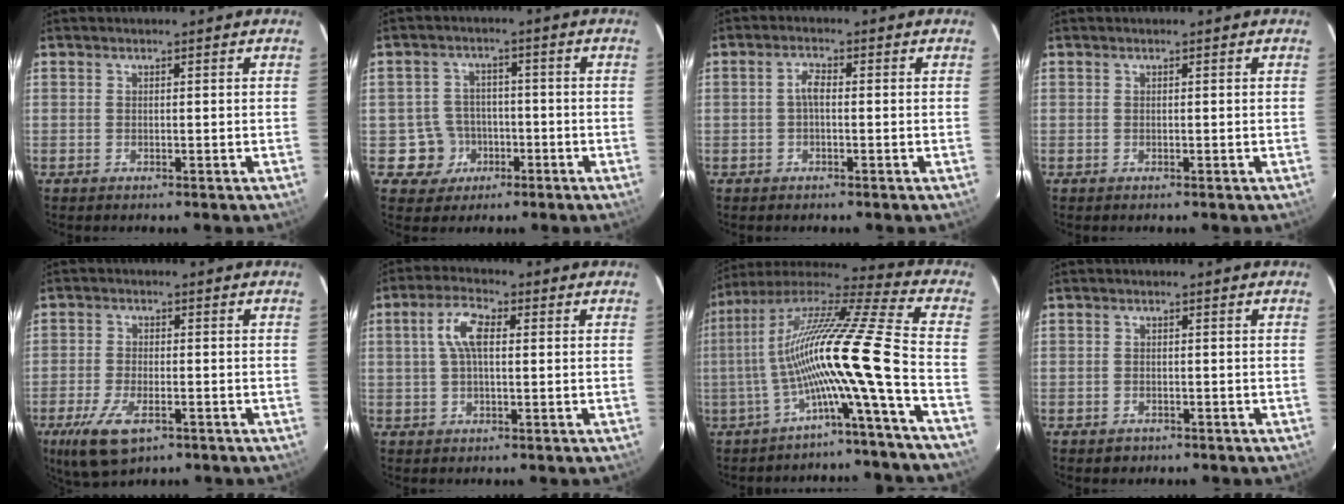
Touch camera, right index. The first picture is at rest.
{"total": 6.3, "force": [-2.4, 5.8, 0.3], "torque": [-0.021, 0.026, -0.030]}
{"total": 2.2, "force": [-0.3, 0.9, 1.9], "torque": [-0.041, 0.009, -0.006]}
{"total": 0.0}
{"total": 9.3, "force": [-5.0, 4.1, 6.7], "torque": [-0.158, -0.026, -0.090]}
{"total": 6.0, "force": [1.0, 2.5, 5.3], "torque": [-0.107, 0.016, 0.018]}
{"total": 16.6, "force": [-6.0, -2.3, 15.3], "torque": [-0.236, -0.022, -0.115]}
{"total": 1.8, "force": [-1.2, 1.4, 0.3], "torque": [-0.008, 0.002, -0.012]}